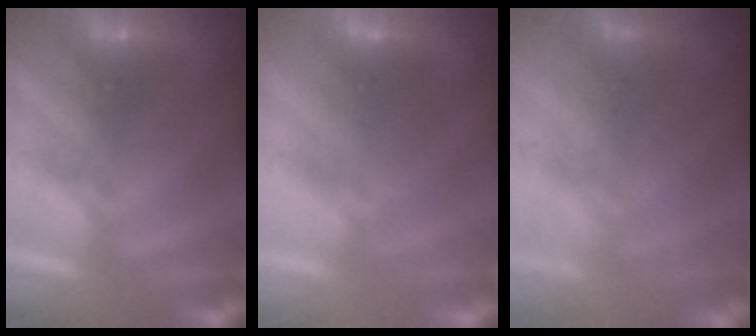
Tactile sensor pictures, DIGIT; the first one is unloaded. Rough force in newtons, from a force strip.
{"total": 2.9}
{"total": 10.5}